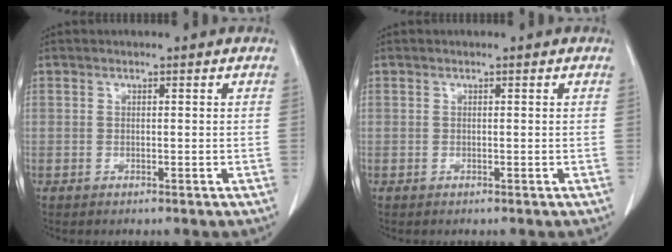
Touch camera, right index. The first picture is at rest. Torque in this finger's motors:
{"motor_torque": [0.00, 0.00, 0.00, 0.00]}